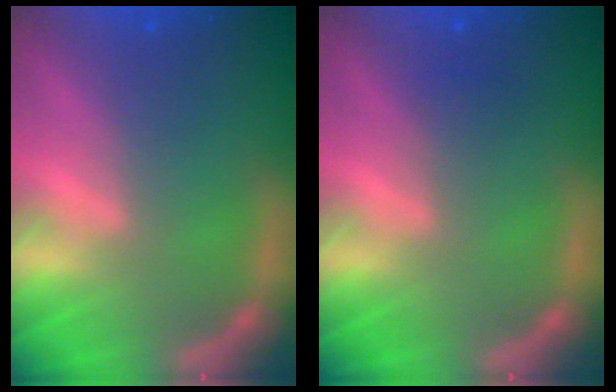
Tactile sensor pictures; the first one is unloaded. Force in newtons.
{"total": 1.0}